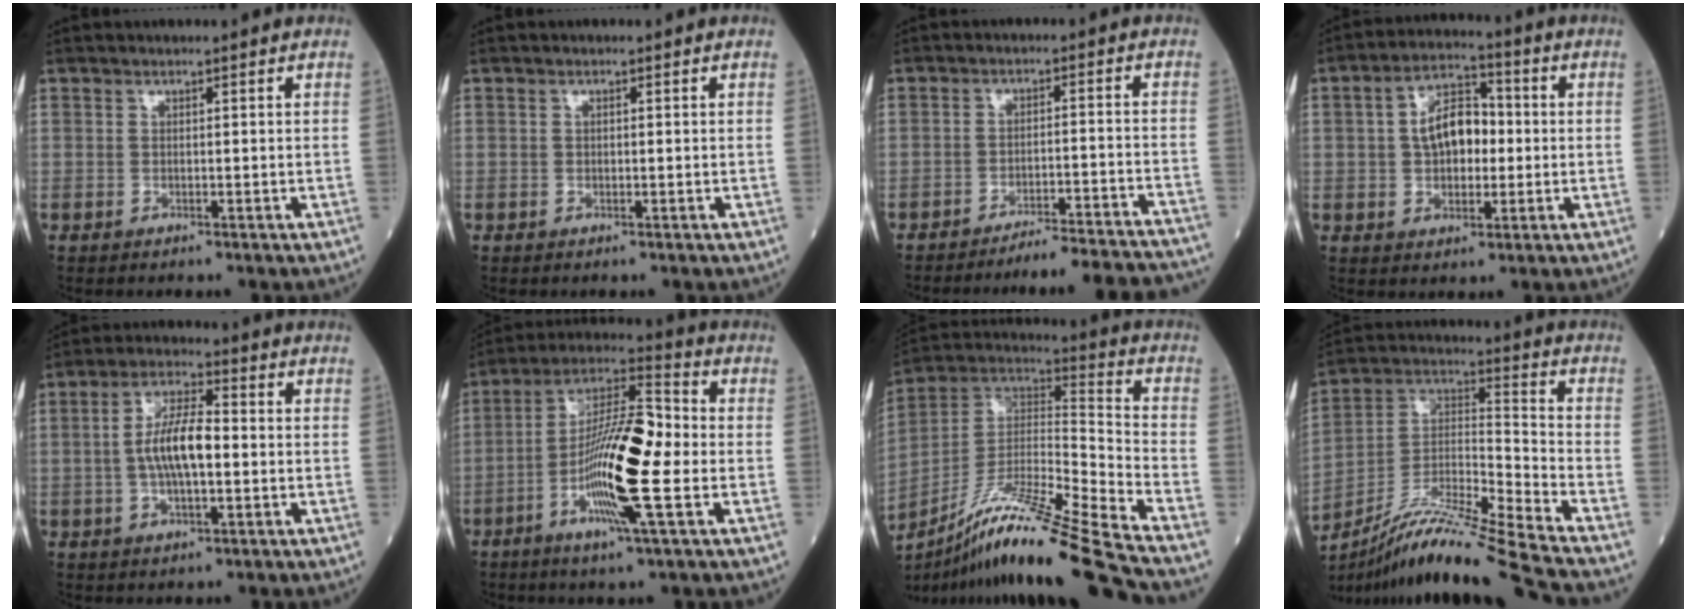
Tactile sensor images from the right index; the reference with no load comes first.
{"total": 0.0}
{"total": 16.5, "force": [-15.9, -0.6, 4.4], "torque": [-0.029, -0.013, -0.206]}
{"total": 8.4, "force": [0.4, 4.6, 7.0], "torque": [-0.126, 0.022, 0.005]}
{"total": 8.2, "force": [-0.4, 2.3, 7.8], "torque": [-0.157, 0.009, -0.011]}
{"total": 15.4, "force": [-3.3, 1.7, 15.0], "torque": [-0.275, 0.005, -0.065]}
{"total": 22.9, "force": [-17.6, -0.8, 14.7], "torque": [-0.268, -0.026, -0.316]}
{"total": 18.3, "force": [-15.6, -2.0, 9.4], "torque": [-0.194, -0.002, -0.283]}